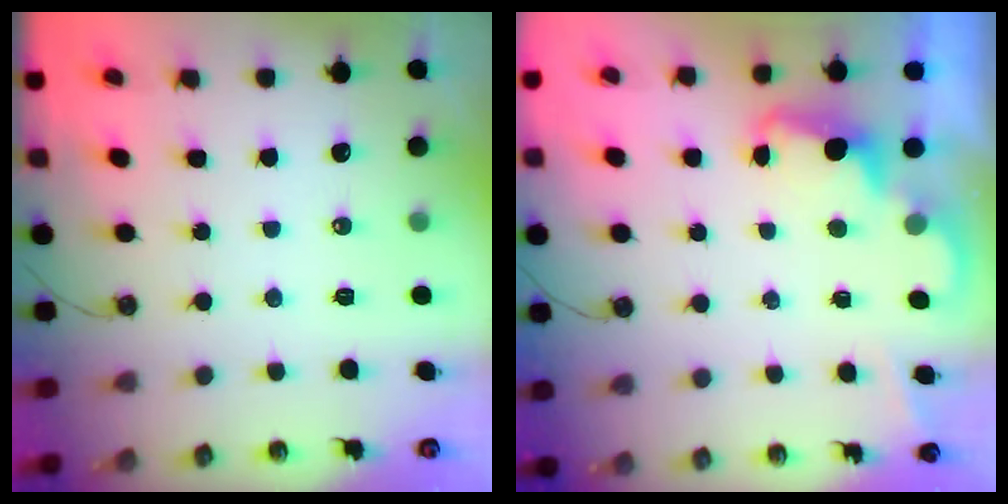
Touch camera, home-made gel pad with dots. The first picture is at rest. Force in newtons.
{"total": 2.5, "press": 2.4, "slide": 0.5}